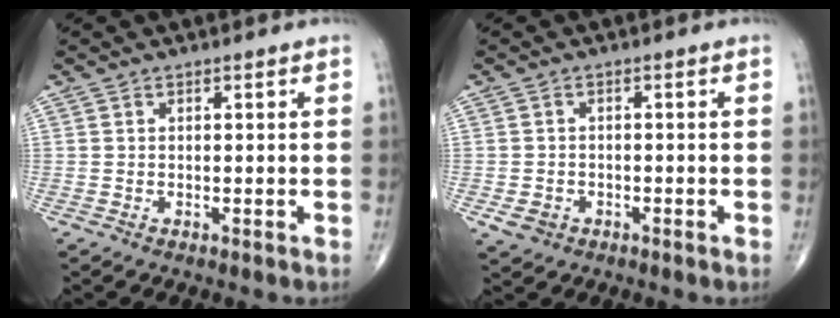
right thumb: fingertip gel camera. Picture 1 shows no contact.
{"total": 3.0, "force": [-1.2, 2.3, 1.3], "torque": [-0.021, 0.004, -0.016]}